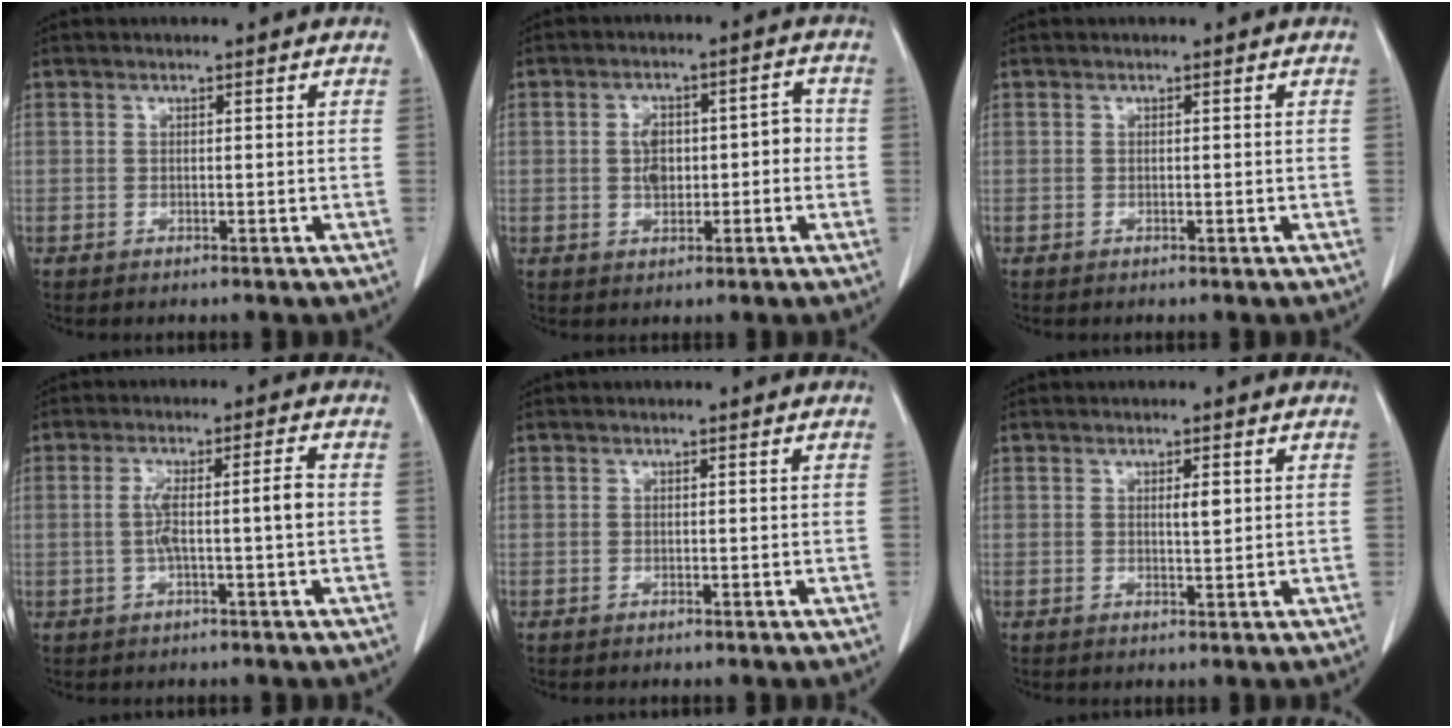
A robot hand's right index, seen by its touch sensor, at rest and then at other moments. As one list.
[{"total": 6.3, "force": [-0.4, 3.5, 5.2], "torque": [-0.082, 0.028, -0.002]}, {"total": 0.0}, {"total": 5.7, "force": [-0.5, 0.1, 5.7], "torque": [-0.107, 0.014, -0.006]}, {"total": 0.0}, {"total": 1.7, "force": [0.5, 0.4, 1.6], "torque": [-0.028, -0.002, 0.008]}]